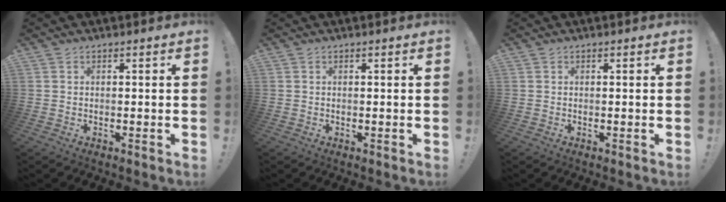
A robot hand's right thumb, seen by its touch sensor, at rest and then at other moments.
{"total": 0.0}
{"total": 0.0}